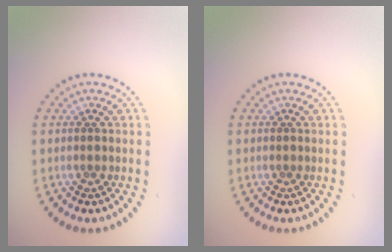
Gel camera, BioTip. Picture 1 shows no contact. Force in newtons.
{"total": 0.0}